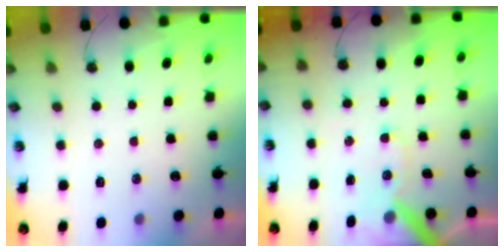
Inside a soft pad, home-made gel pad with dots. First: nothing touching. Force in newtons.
{"total": 11.6, "press": 11.5, "slide": 1.5}